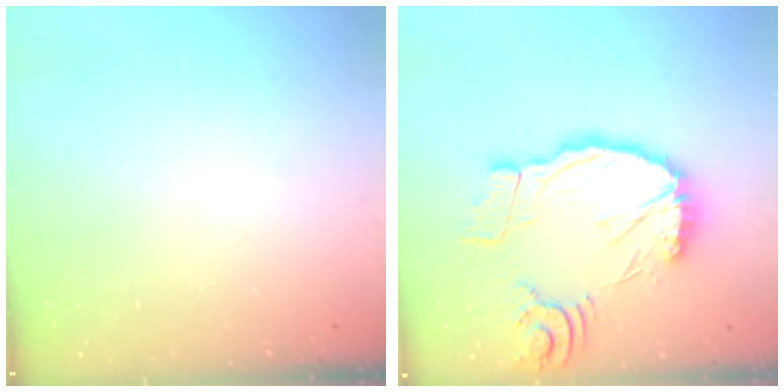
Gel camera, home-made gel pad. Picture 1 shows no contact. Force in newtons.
{"total": 19.4, "press": 19.2, "slide": 2.1}